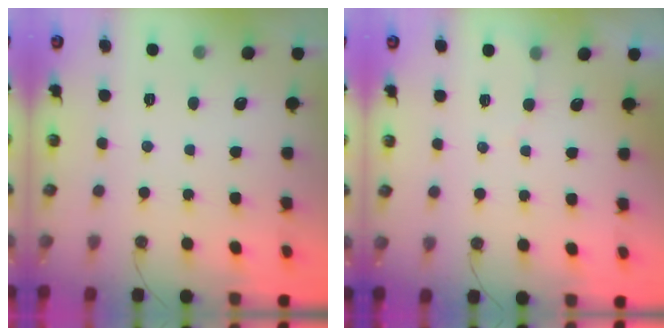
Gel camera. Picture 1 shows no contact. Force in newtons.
{"total": 1.7, "press": 1.7, "slide": 0.2}